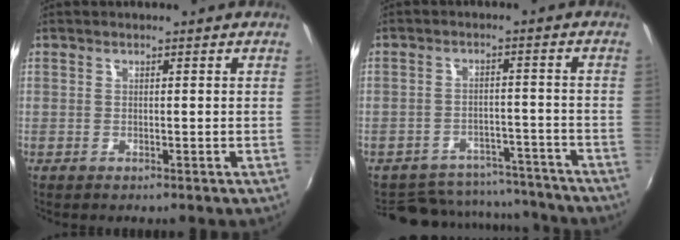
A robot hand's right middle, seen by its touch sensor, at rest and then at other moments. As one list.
[{"total": 15.6, "force": [-13.3, 7.0, 4.2], "torque": [-0.103, 0.029, -0.161]}]